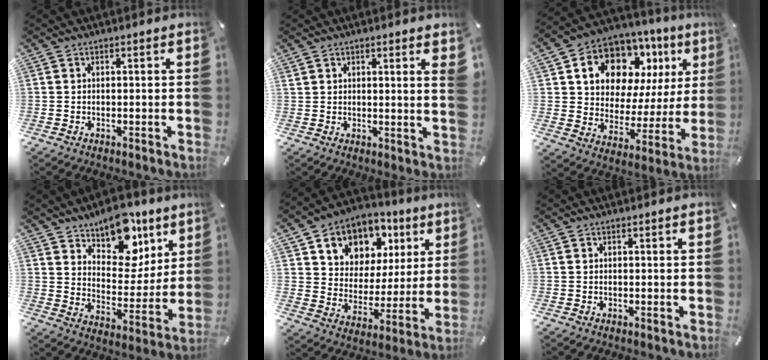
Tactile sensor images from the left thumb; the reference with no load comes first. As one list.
[{"total": 2.4, "force": [1.5, 0.4, 1.8], "torque": [-0.024, -0.006, 0.023]}, {"total": 12.7, "force": [7.8, 8.8, 4.7], "torque": [-0.090, -0.060, 0.144]}, {"total": 14.6, "force": [11.0, 8.3, 4.9], "torque": [-0.060, -0.093, 0.199]}, {"total": 10.1, "force": [5.6, 8.2, 1.4], "torque": [-0.037, -0.050, 0.105]}, {"total": 0.0}]